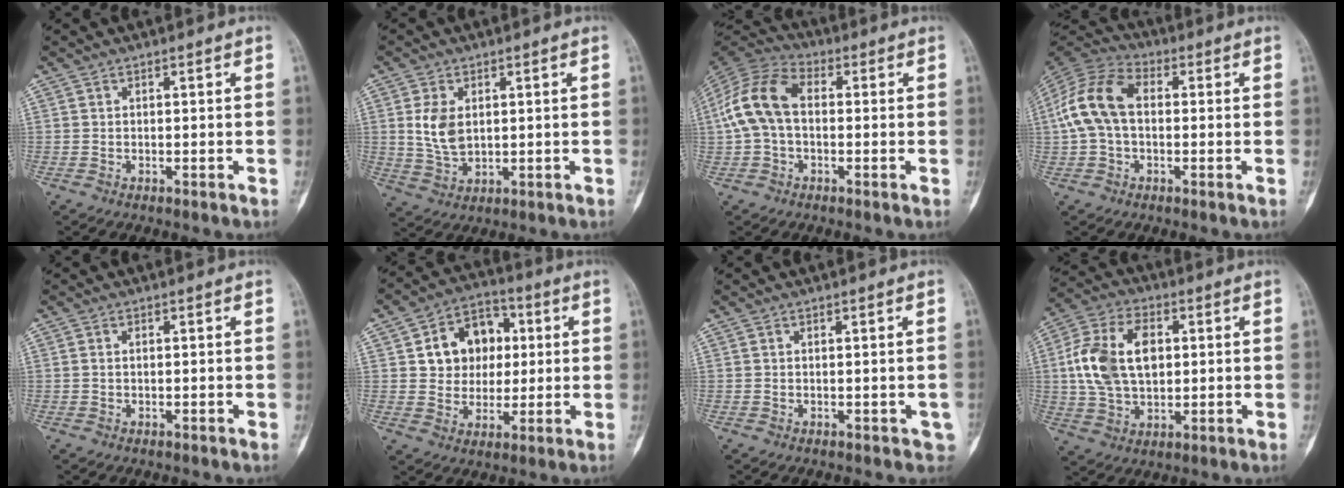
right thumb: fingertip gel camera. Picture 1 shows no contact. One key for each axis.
{"total": 6.5, "fx": 1.3, "fy": 4.1, "fz": 4.9, "tx": -0.087, "ty": -0.008, "tz": 0.033}
{"total": 12.1, "fx": 0.3, "fy": 7.9, "fz": 9.2, "tx": -0.188, "ty": 0.034, "tz": -0.004}
{"total": 12.5, "fx": 0.7, "fy": 8.1, "fz": 9.5, "tx": -0.196, "ty": 0.035, "tz": 0.002}
{"total": 0.6, "fx": 0.0, "fy": 0.4, "fz": 0.5, "tx": -0.013, "ty": 0.000, "tz": 0.001}
{"total": 12.5, "fx": 2.6, "fy": 10.1, "fz": 6.9, "tx": -0.061, "ty": 0.007, "tz": 0.042}
{"total": 1.8, "fx": -0.2, "fy": 1.1, "fz": 1.4, "tx": -0.006, "ty": 0.003, "tz": 0.001}
{"total": 15.4, "fx": 2.0, "fy": 9.8, "fz": 11.7, "tx": -0.211, "ty": 0.010, "tz": 0.037}